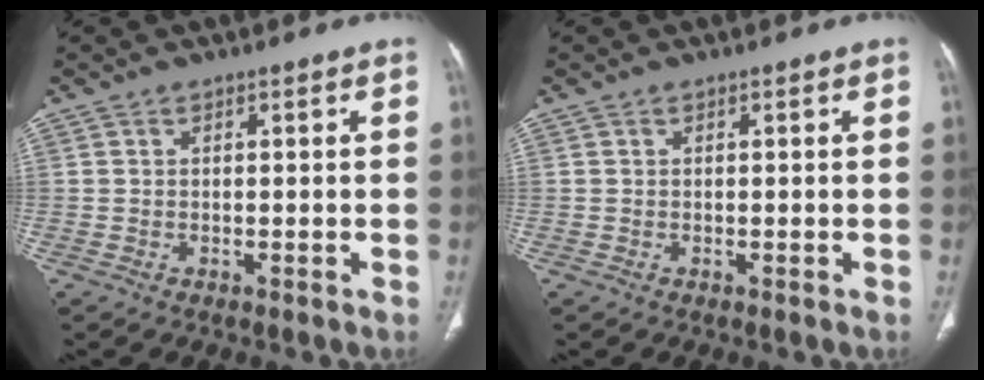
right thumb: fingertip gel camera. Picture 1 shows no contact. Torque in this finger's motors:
{"motor_torque": [0.00, 0.00, -0.11, 0.34, 0.02]}